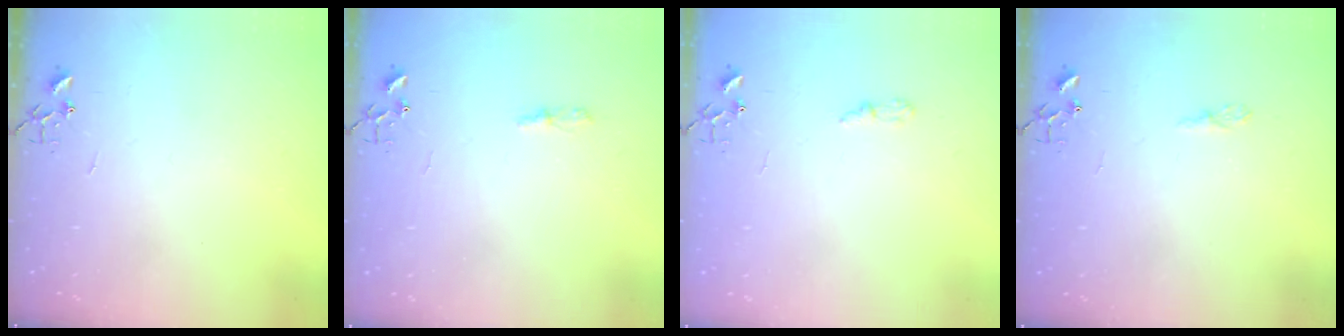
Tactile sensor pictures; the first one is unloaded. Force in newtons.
{"total": 3.7, "press": 3.6, "slide": 0.5}
{"total": 4.6, "press": 4.5, "slide": 0.6}
{"total": 3.9, "press": 3.9, "slide": 0.5}